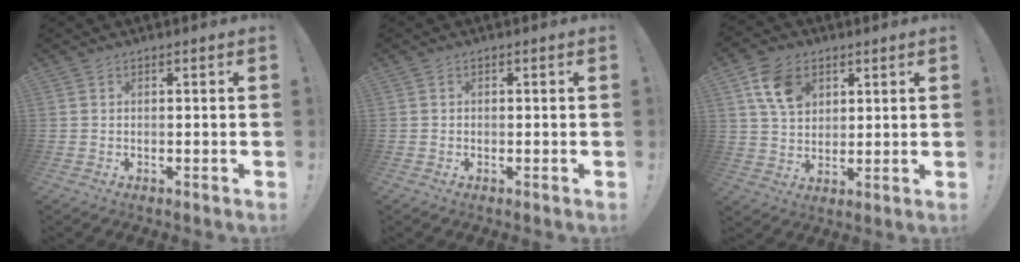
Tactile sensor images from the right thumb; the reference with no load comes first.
{"total": 0.8, "force": [-0.5, 0.6, 0.2], "torque": [-0.001, 0.002, -0.008]}
{"total": 11.3, "force": [5.2, 8.2, 5.8], "torque": [-0.091, -0.013, 0.103]}